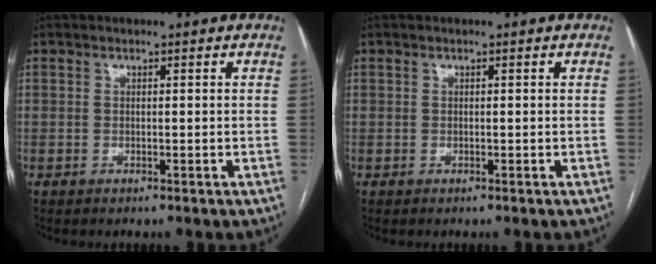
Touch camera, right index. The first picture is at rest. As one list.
[{"total": 0.0}]